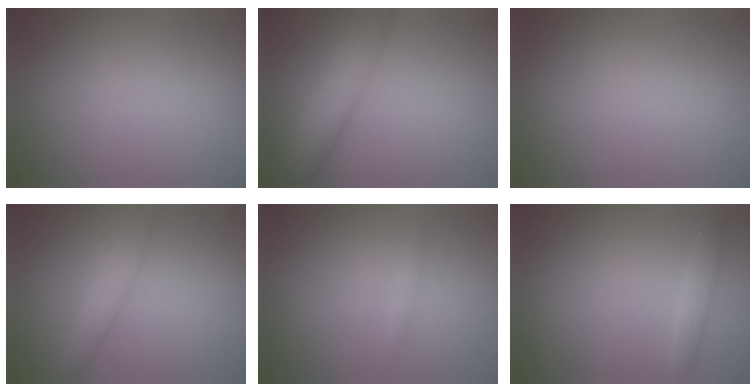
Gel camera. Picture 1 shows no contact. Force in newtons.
{"total": 5.2, "press": 5.2, "slide": 0.3}
{"total": 0.0}
{"total": 2.7, "press": 2.7, "slide": 0.0}
{"total": 0.6, "press": 0.6, "slide": 0.0}
{"total": 1.4, "press": 1.4, "slide": 0.0}